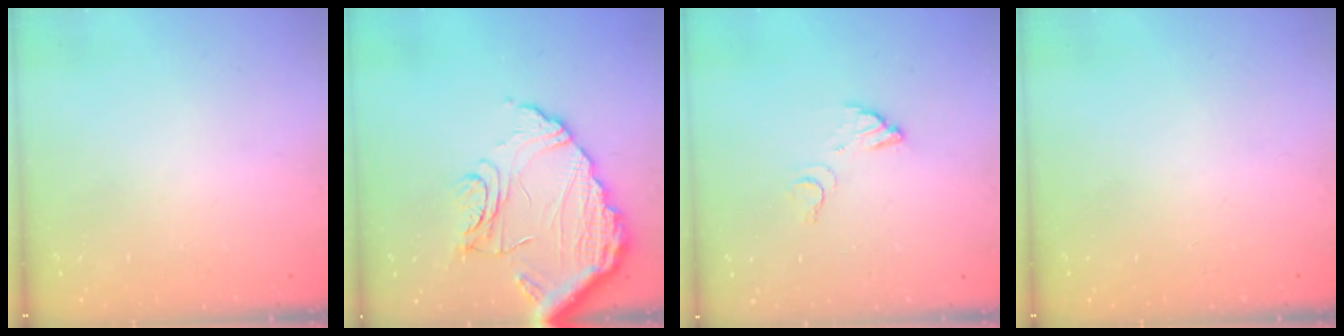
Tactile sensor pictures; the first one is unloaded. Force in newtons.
{"total": 15.2, "press": 15.1, "slide": 1.5}
{"total": 3.8, "press": 3.8, "slide": 0.2}
{"total": 0.0}